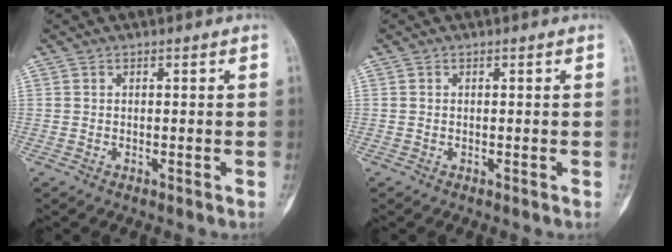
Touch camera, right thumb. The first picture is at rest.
{"total": 0.0}